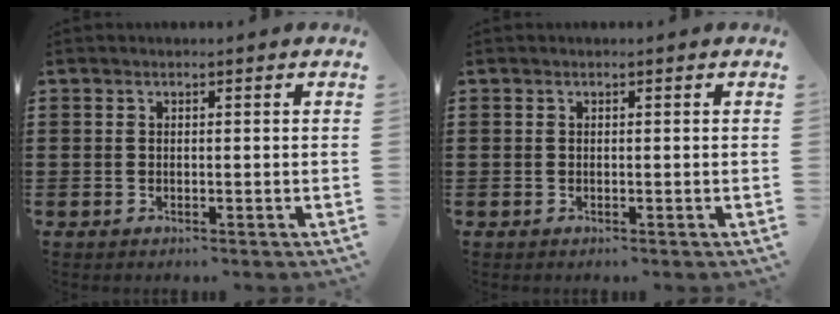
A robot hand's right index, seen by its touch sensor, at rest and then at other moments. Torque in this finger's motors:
{"motor_torque": [-0.19, 1.95, 0.00, 0.00]}